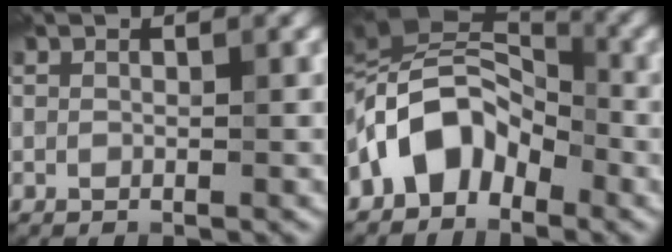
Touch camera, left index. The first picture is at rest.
{"total": 7.5, "force": [-3.3, 4.7, 4.8], "torque": [-0.067, 0.028, -0.081]}